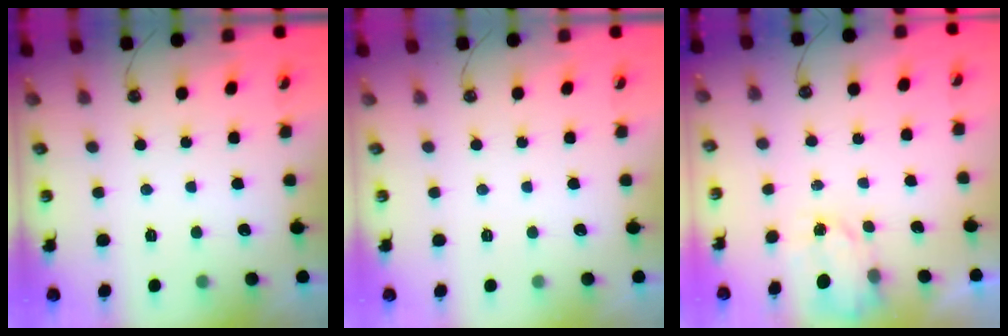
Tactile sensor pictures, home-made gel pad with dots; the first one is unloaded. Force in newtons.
{"total": 0.0}
{"total": 1.6, "press": 1.6, "slide": 0.3}